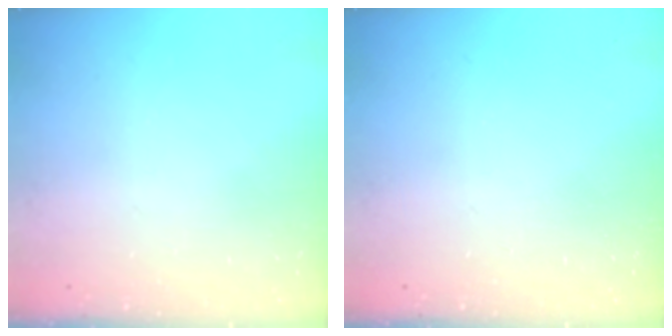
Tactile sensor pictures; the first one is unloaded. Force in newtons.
{"total": 0.0}